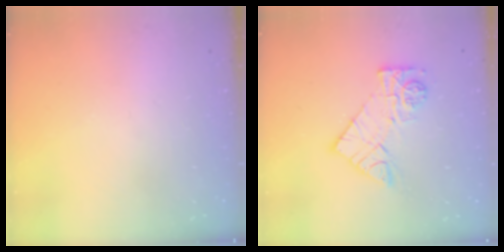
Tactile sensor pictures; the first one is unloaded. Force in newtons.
{"total": 11.2, "press": 11.2, "slide": 0.8}